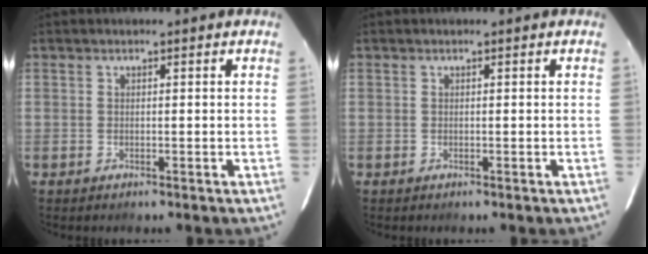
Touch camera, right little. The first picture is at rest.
{"total": 0.0}